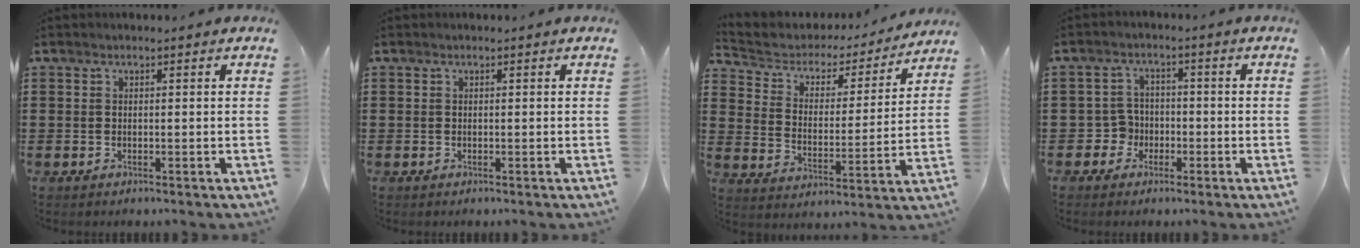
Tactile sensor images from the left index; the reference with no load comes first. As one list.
[{"total": 0.0}, {"total": 3.4, "force": [2.7, 2.0, 0.6], "torque": [-0.037, -0.018, 0.036]}, {"total": 3.5, "force": [-1.5, 3.1, 1.0], "torque": [-0.037, 0.002, -0.034]}]